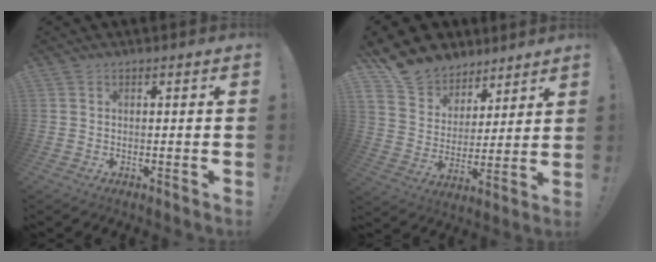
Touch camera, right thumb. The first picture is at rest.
{"total": 12.4, "force": [9.7, 7.6, 1.6], "torque": [-0.034, -0.081, 0.186]}